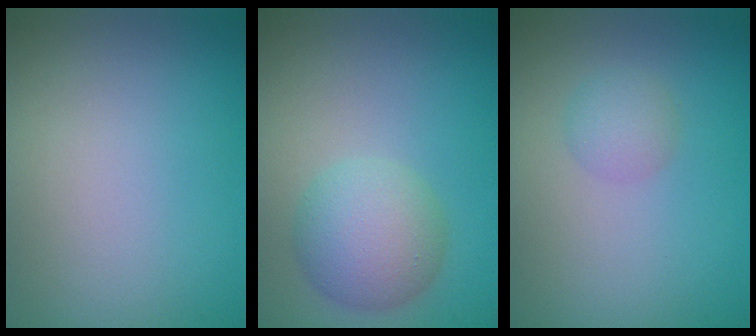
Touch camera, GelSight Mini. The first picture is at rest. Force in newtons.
{"total": 4.5, "press": 4.5, "slide": 0.4}
{"total": 1.6, "press": 1.6, "slide": 0.1}